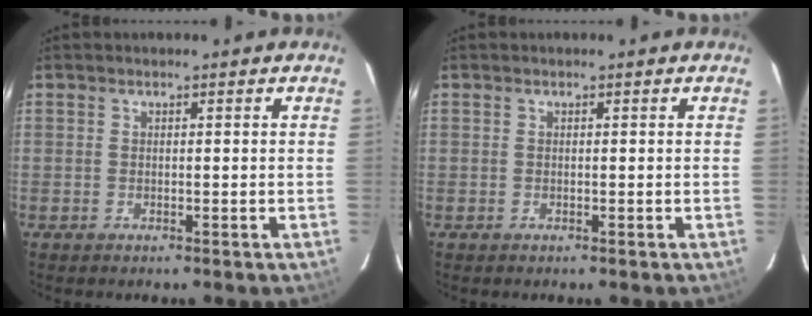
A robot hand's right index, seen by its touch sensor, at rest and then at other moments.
{"total": 0.0}